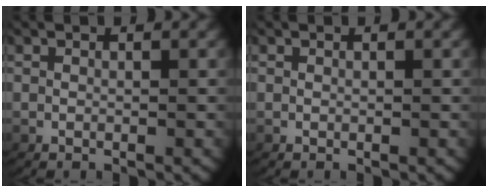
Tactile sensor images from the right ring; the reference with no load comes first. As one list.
[{"total": 0.0}]